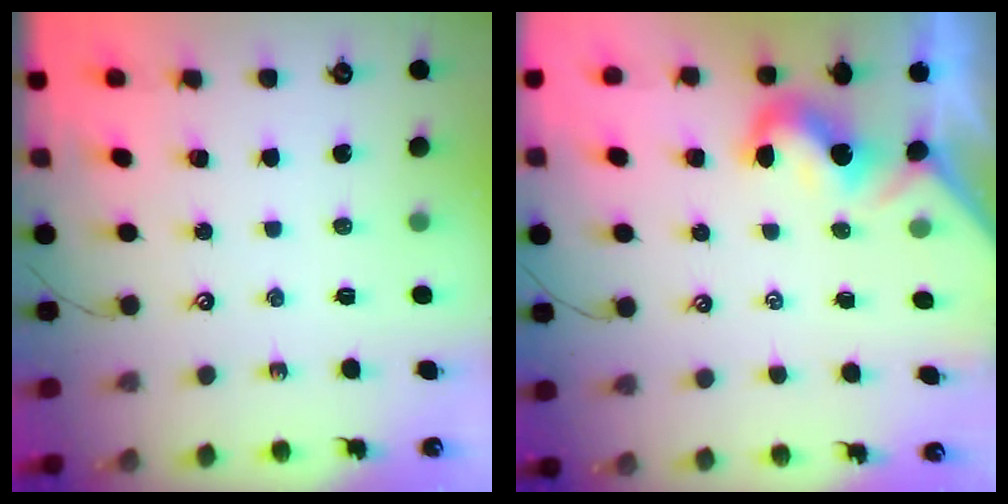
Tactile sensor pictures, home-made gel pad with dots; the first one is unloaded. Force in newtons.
{"total": 2.1, "press": 2.0, "slide": 0.6}